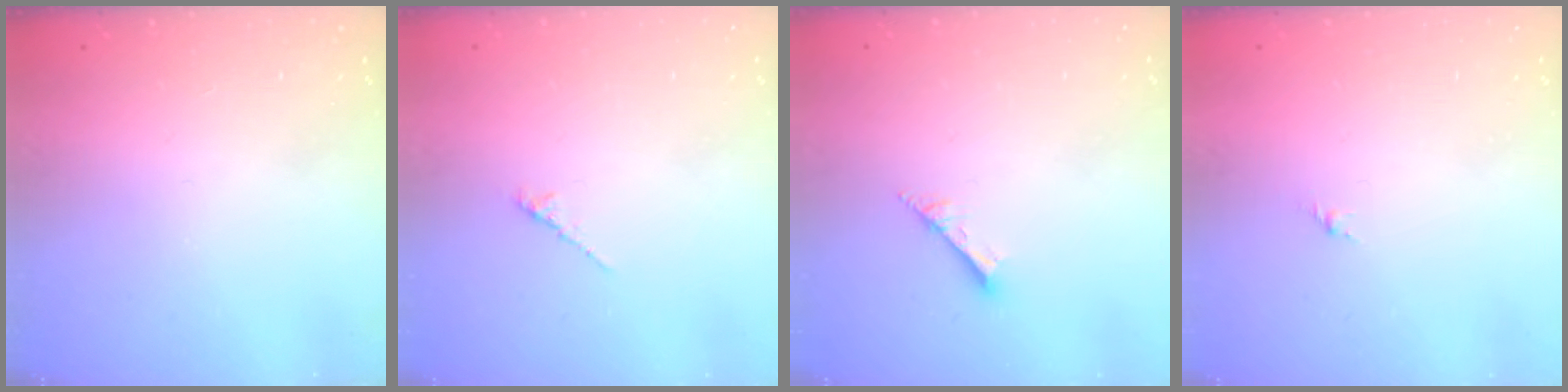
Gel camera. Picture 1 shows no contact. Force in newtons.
{"total": 1.6, "press": 1.5, "slide": 0.5}
{"total": 1.7, "press": 1.6, "slide": 0.1}
{"total": 1.6, "press": 1.5, "slide": 0.6}